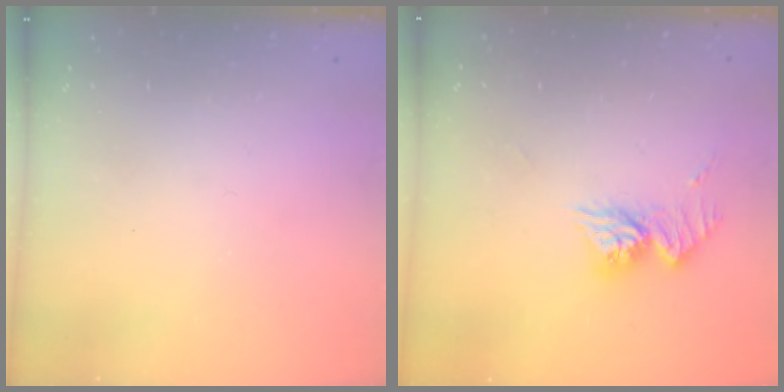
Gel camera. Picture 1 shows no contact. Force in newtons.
{"total": 10.6, "press": 10.6, "slide": 1.0}